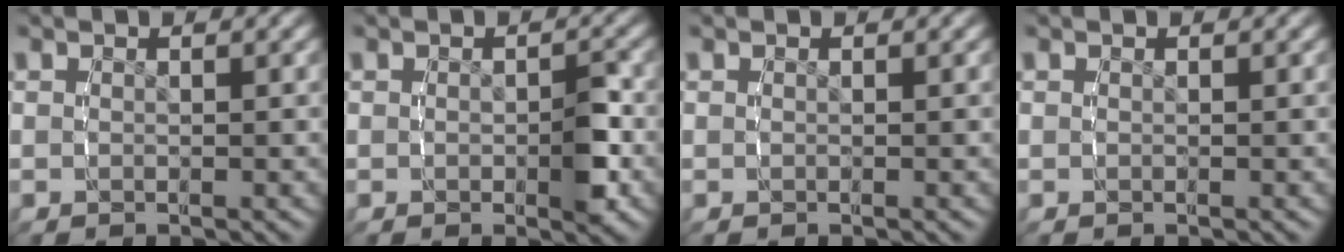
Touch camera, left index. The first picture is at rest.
{"total": 1.9, "force": [-0.4, 1.0, 1.6], "torque": [-0.017, 0.001, -0.006]}
{"total": 0.0}
{"total": 0.0}